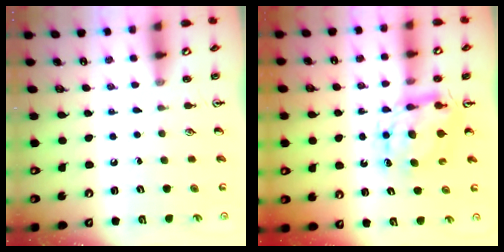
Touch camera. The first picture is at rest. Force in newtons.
{"total": 8.4, "press": 8.4, "slide": 0.5}